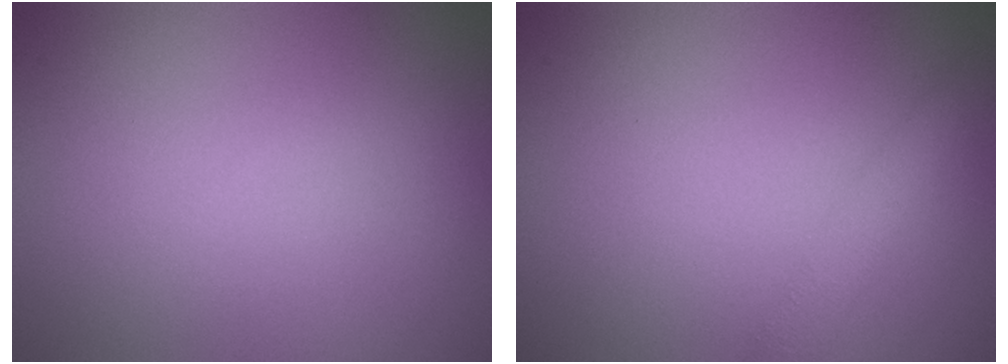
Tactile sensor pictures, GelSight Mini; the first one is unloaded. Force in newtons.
{"total": 1.7, "press": 1.7, "slide": 0.0}